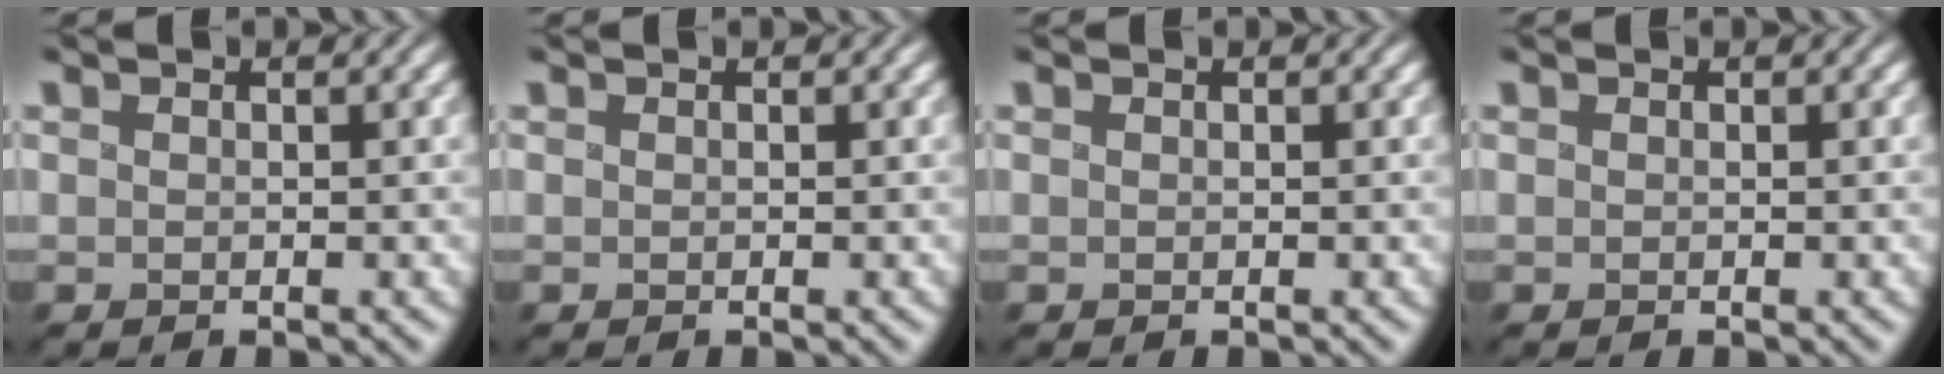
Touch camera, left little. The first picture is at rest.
{"total": 0.0}
{"total": 0.0}
{"total": 0.0}